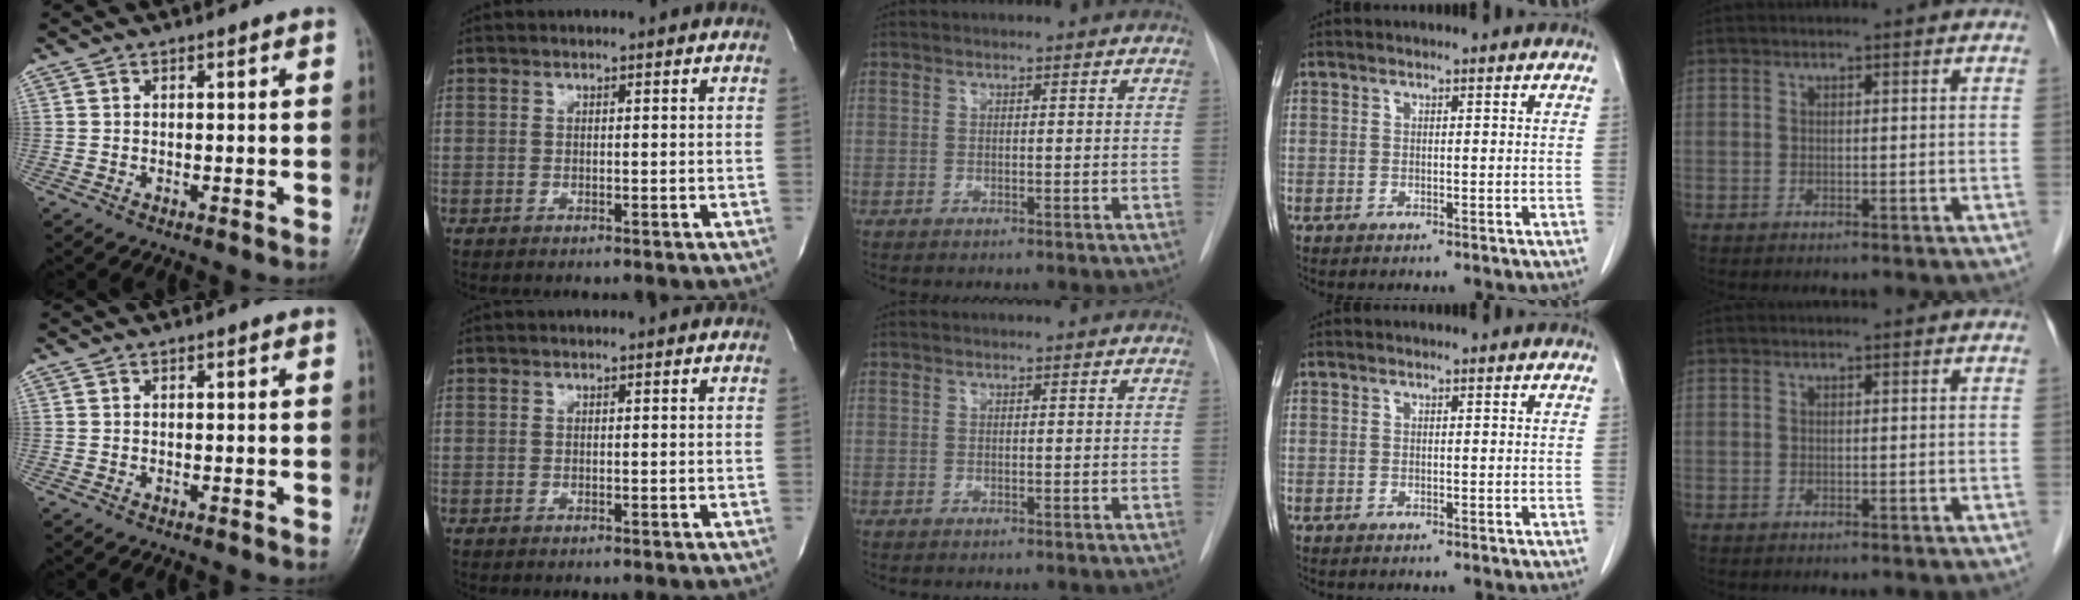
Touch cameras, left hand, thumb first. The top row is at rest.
{}